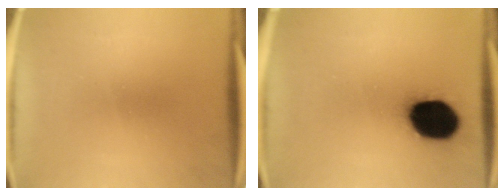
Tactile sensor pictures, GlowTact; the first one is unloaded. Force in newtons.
{"total": 17.8}